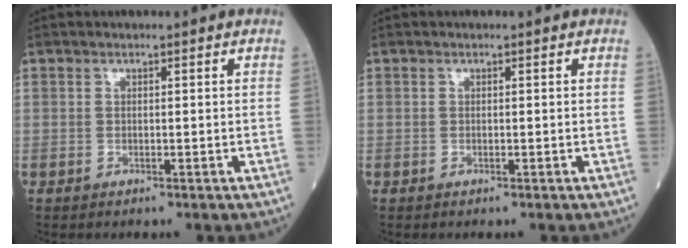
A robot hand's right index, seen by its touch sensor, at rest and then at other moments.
{"total": 0.0}